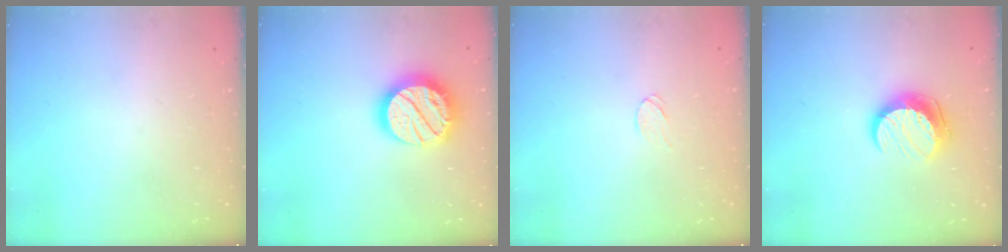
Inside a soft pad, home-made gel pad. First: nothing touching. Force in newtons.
{"total": 19.1, "press": 19.1, "slide": 1.3}
{"total": 3.1, "press": 3.1, "slide": 0.2}
{"total": 10.7, "press": 10.7, "slide": 0.7}